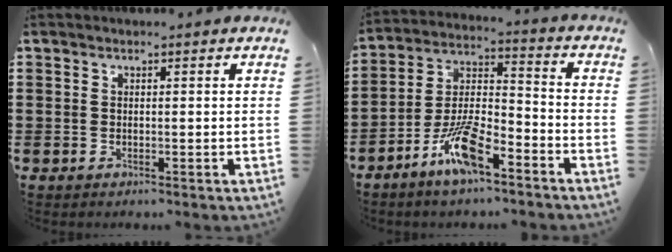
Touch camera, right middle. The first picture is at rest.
{"total": 8.8, "force": [-5.7, 2.4, 6.3], "torque": [-0.144, -0.001, -0.110]}